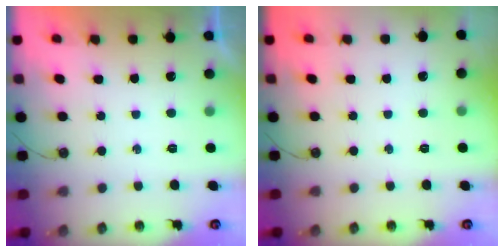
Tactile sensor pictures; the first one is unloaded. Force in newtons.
{"total": 0.0}